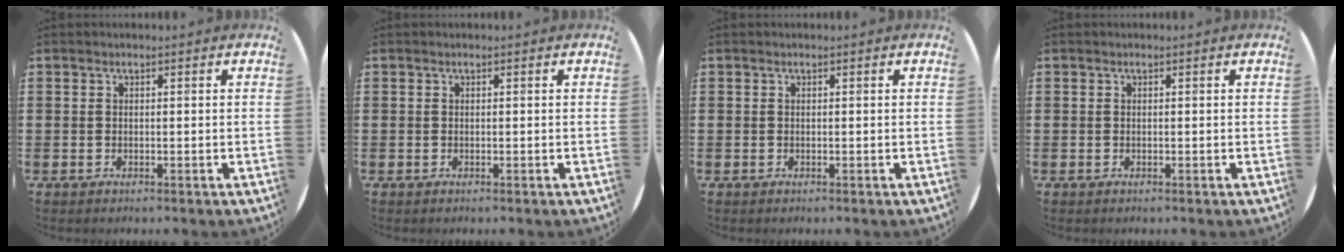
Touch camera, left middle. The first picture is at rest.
{"total": 0.0}
{"total": 0.0}
{"total": 0.0}